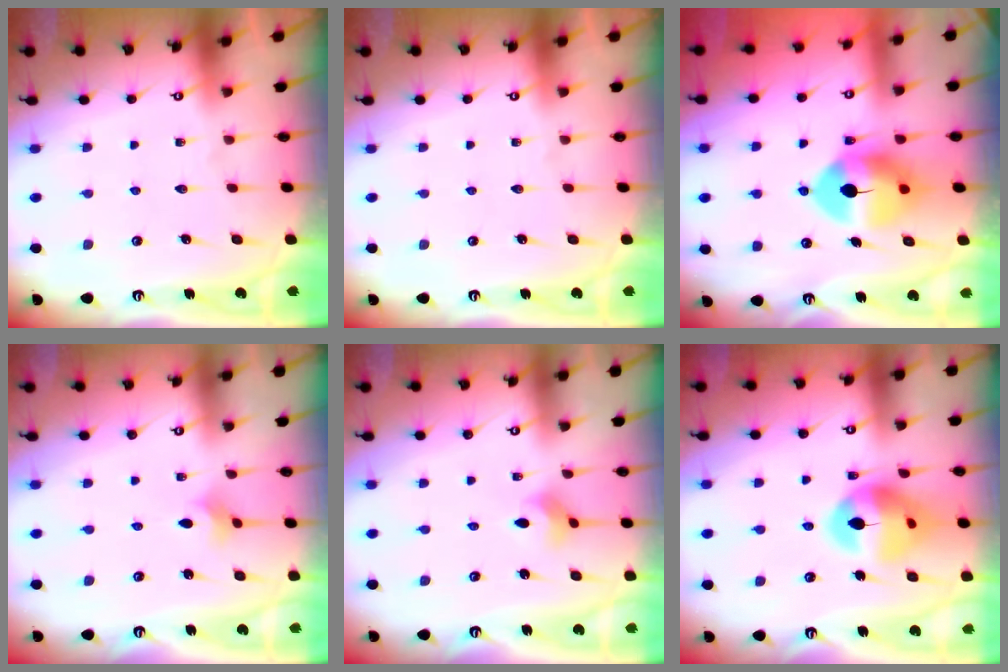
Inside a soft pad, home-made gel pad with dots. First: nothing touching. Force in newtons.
{"total": 0.0}
{"total": 11.2, "press": 11.1, "slide": 1.9}
{"total": 2.6, "press": 2.5, "slide": 0.5}
{"total": 3.4, "press": 3.4, "slide": 0.6}
{"total": 15.6, "press": 15.4, "slide": 2.1}